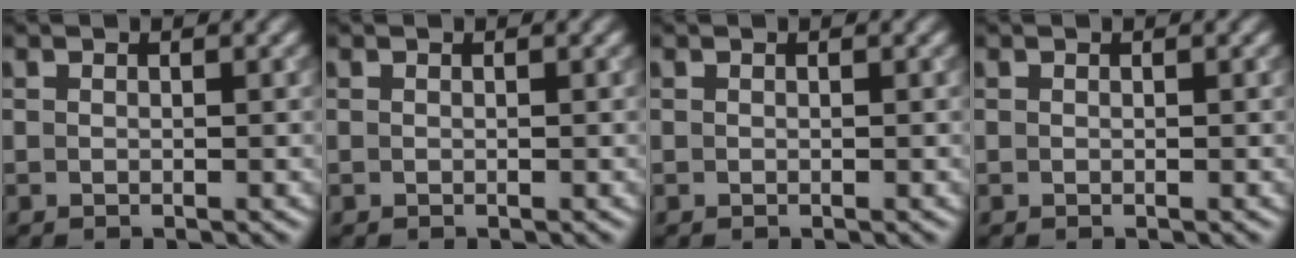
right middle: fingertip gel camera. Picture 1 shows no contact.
{"total": 0.0}
{"total": 0.0}
{"total": 0.0}